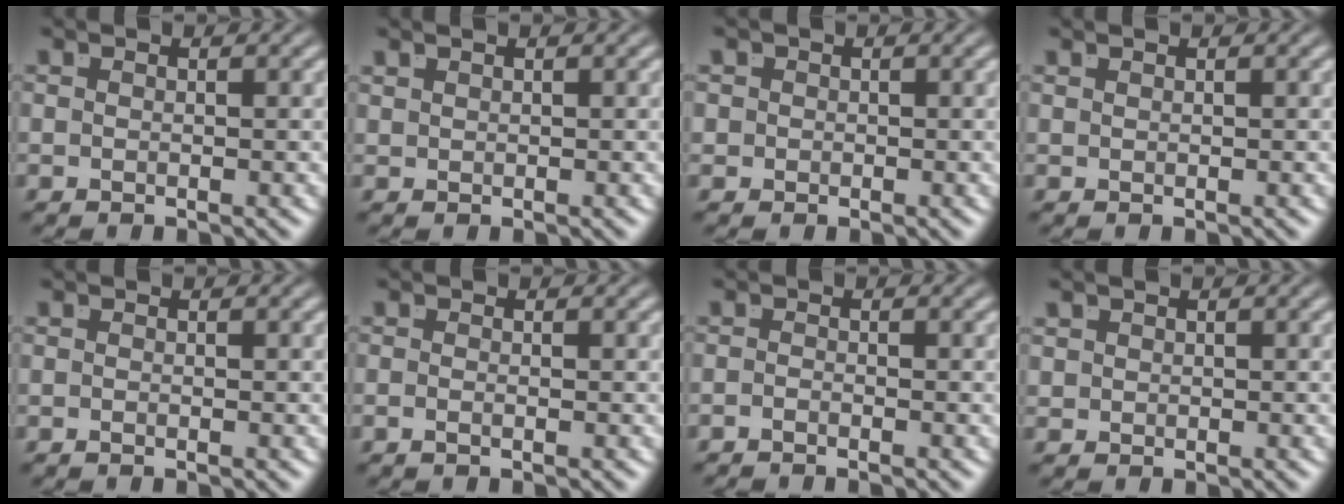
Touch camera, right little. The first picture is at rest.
{"total": 1.0, "force": [0.8, -0.7, 0.0], "torque": [0.004, 0.002, 0.020]}
{"total": 2.1, "force": [-0.1, 2.1, 0.5], "torque": [-0.016, -0.006, -0.004]}
{"total": 1.0, "force": [0.4, -0.9, -0.1], "torque": [0.009, -0.001, 0.013]}
{"total": 0.6, "force": [-0.5, -0.4, 0.1], "torque": [0.001, -0.001, -0.007]}
{"total": 0.8, "force": [-0.7, -0.2, 0.4], "torque": [-0.007, -0.005, -0.011]}
{"total": 1.4, "force": [-1.3, -0.5, 0.0], "torque": [0.003, -0.008, -0.020]}
{"total": 1.0, "force": [0.4, 0.9, 0.3], "torque": [-0.014, -0.008, 0.014]}